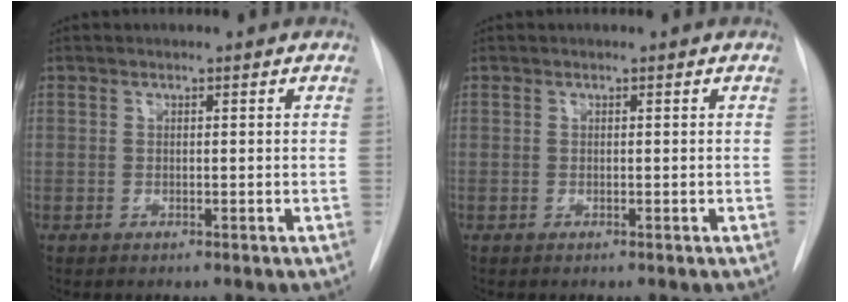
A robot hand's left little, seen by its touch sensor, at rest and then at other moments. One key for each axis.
{"total": 0.0}